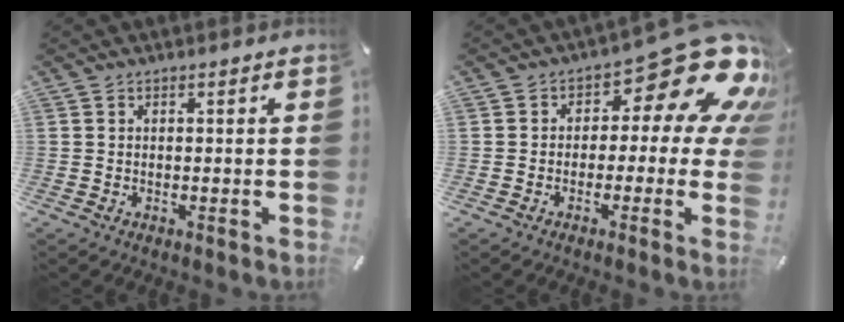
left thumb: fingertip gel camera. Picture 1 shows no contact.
{"total": 17.8, "force": [8.4, 8.1, 13.4], "torque": [-0.165, -0.059, 0.139]}